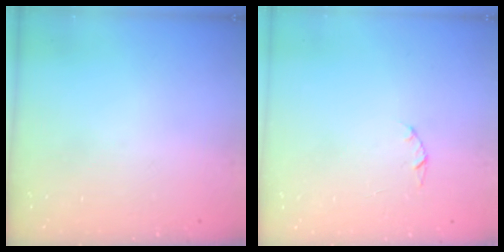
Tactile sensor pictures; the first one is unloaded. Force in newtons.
{"total": 1.4, "press": 1.4, "slide": 0.3}